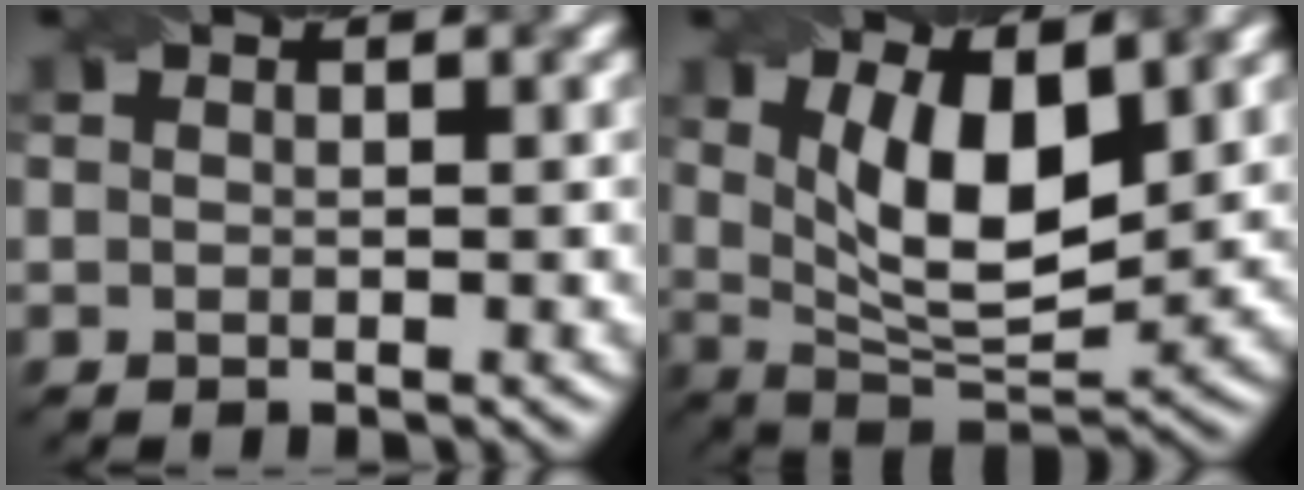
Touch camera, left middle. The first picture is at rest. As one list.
[{"total": 8.0, "force": [2.6, 3.3, 6.8], "torque": [-0.126, -0.008, 0.047]}]